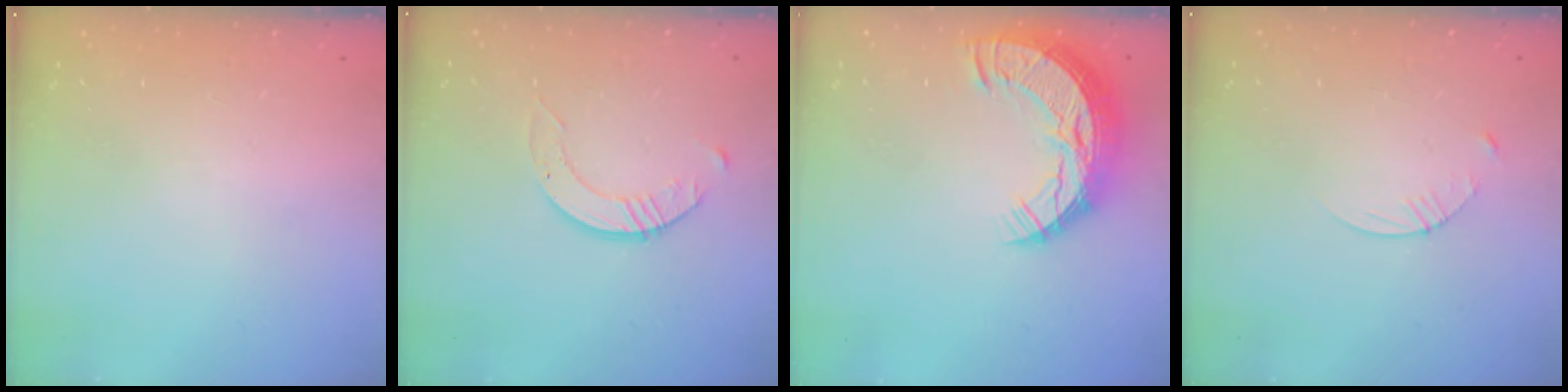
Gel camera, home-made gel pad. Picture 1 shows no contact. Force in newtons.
{"total": 3.7, "press": 3.7, "slide": 0.4}
{"total": 13.5, "press": 13.4, "slide": 1.2}
{"total": 3.8, "press": 3.8, "slide": 0.5}